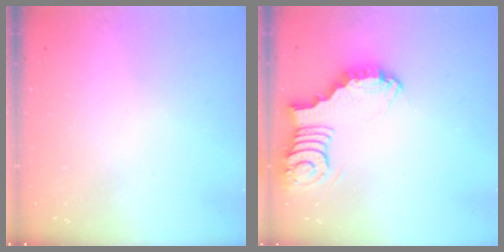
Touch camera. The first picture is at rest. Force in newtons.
{"total": 4.9, "press": 4.8, "slide": 0.3}